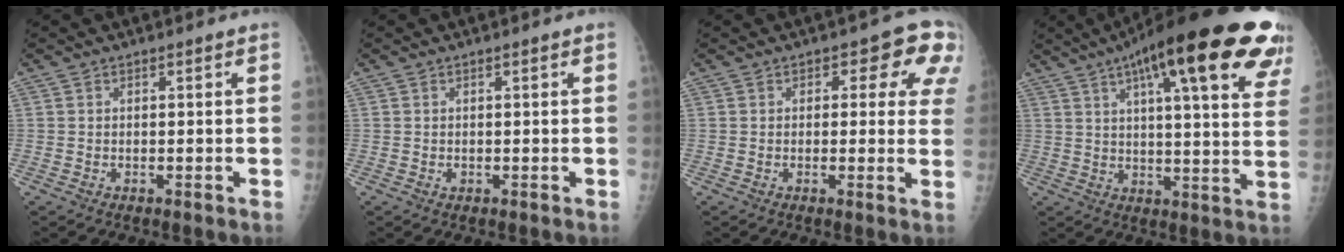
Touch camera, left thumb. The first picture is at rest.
{"total": 0.7, "force": [0.0, 0.3, 0.6], "torque": [-0.008, 0.004, 0.003]}
{"total": 8.4, "force": [3.2, 4.6, 6.2], "torque": [-0.014, -0.002, 0.024]}
{"total": 28.5, "force": [16.1, 6.6, 22.6], "torque": [-0.283, -0.008, 0.212]}